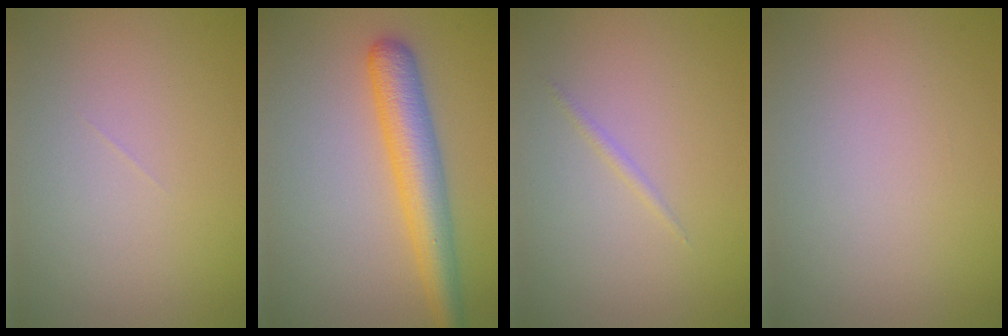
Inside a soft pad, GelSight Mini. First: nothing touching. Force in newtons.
{"total": 5.1, "press": 5.1, "slide": 0.1}
{"total": 0.6, "press": 0.6, "slide": 0.0}
{"total": 0.0}